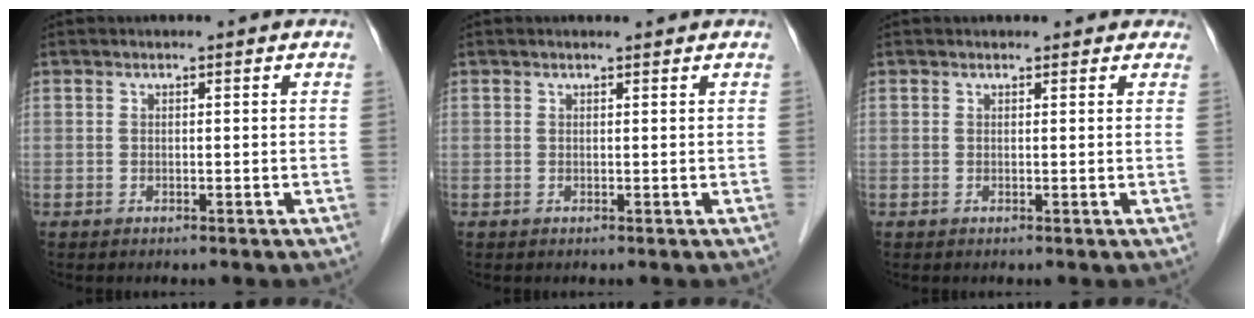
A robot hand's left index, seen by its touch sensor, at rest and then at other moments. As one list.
[{"total": 1.2, "force": [1.1, 0.0, 0.2], "torque": [-0.009, 0.006, 0.017]}, {"total": 3.5, "force": [3.1, 1.6, 0.6], "torque": [0.001, 0.011, 0.022]}]